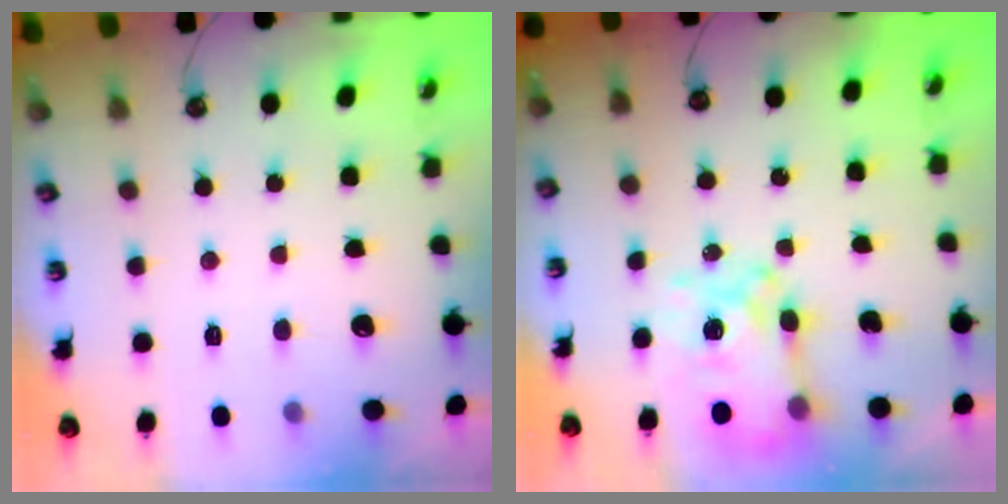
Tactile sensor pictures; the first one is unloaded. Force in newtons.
{"total": 10.0, "press": 10.0, "slide": 0.9}